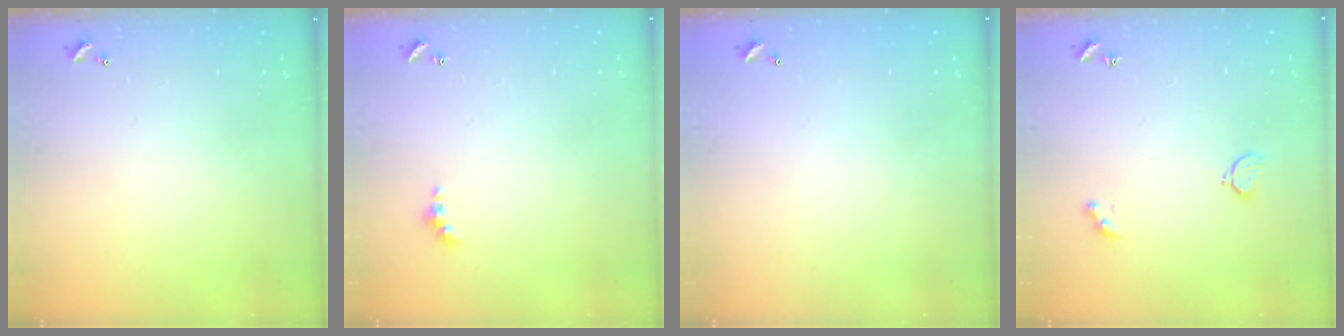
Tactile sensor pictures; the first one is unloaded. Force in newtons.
{"total": 1.9, "press": 1.8, "slide": 0.6}
{"total": 2.7, "press": 2.7, "slide": 0.1}
{"total": 1.8, "press": 1.7, "slide": 0.5}